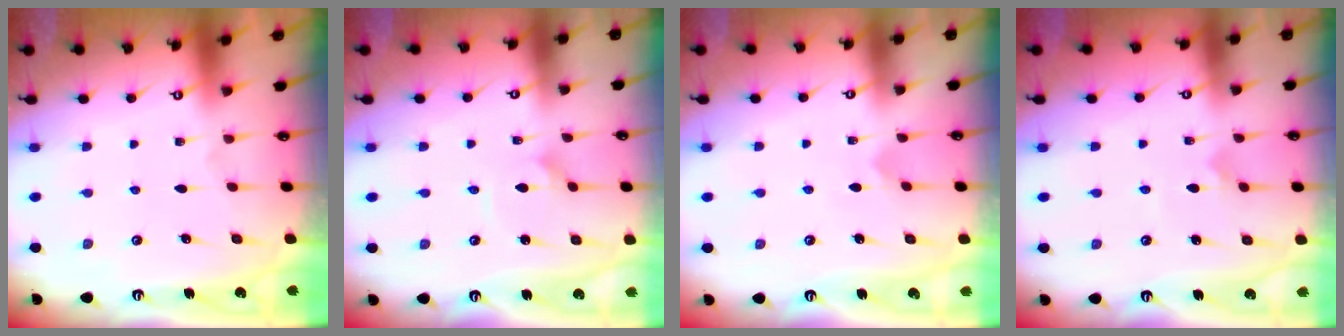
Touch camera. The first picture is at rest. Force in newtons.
{"total": 2.2, "press": 2.2, "slide": 0.1}
{"total": 2.3, "press": 2.3, "slide": 0.2}
{"total": 5.6, "press": 5.6, "slide": 0.3}